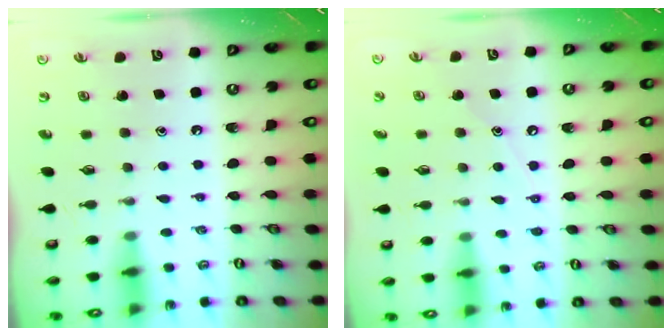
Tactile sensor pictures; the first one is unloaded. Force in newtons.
{"total": 6.0, "press": 6.0, "slide": 0.7}